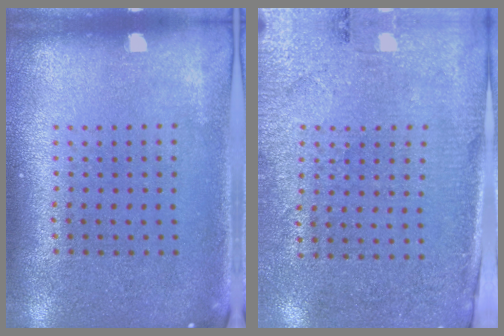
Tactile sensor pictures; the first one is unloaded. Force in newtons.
{"total": 2.8, "press": 2.6, "slide": 1.2}